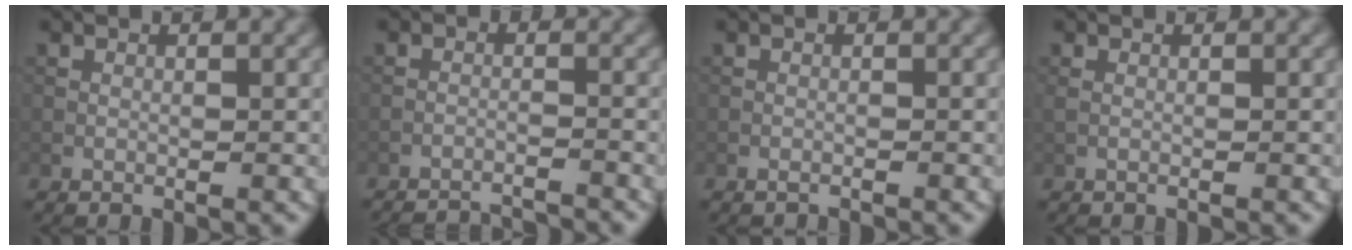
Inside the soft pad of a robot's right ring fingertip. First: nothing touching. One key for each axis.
{"total": 7.4, "fx": -7.2, "fy": 1.2, "fz": 1.0, "tx": -0.003, "ty": 0.005, "tz": -0.098}
{"total": 0.5, "fx": -0.5, "fy": 0.1, "fz": 0.1, "tx": -0.002, "ty": 0.000, "tz": -0.010}
{"total": 0.7, "fx": 0.2, "fy": 0.2, "fz": 0.6, "tx": -0.011, "ty": 0.001, "tz": 0.000}